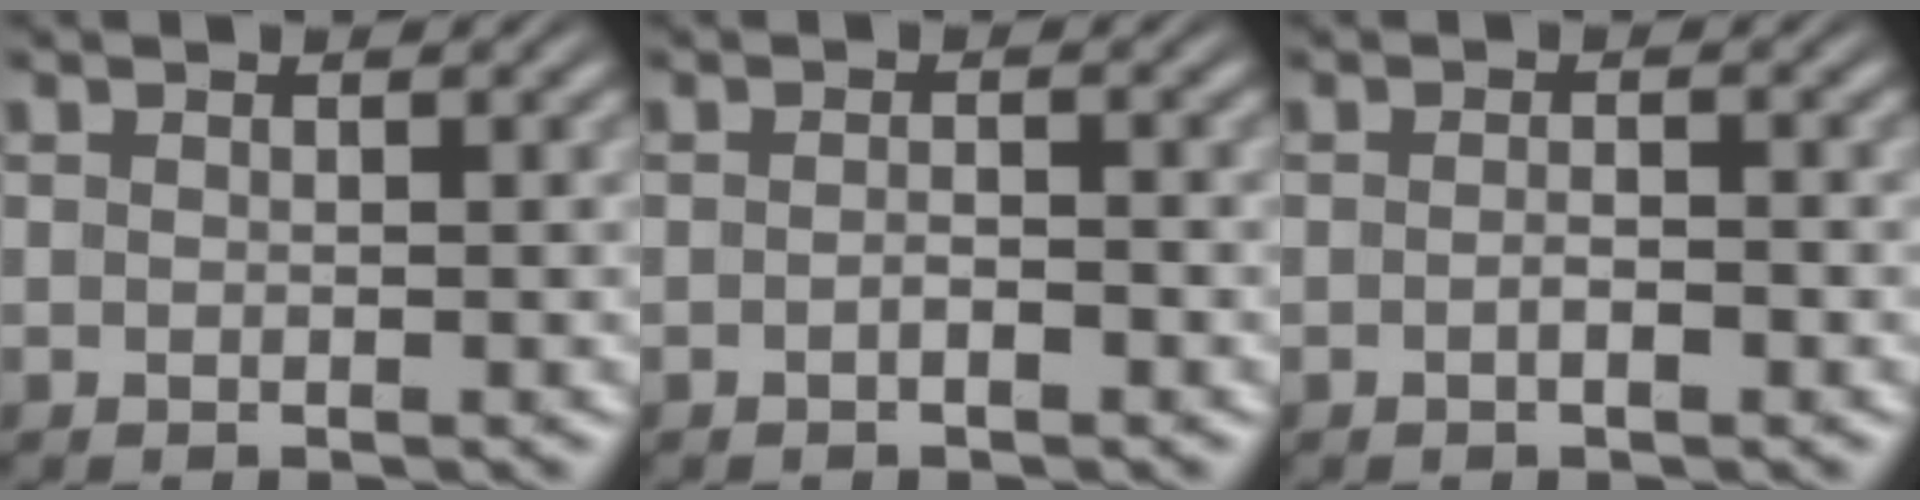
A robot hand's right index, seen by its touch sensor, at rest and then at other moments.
{"total": 1.0, "force": [-0.7, 0.3, 0.6], "torque": [0.000, 0.004, -0.017]}
{"total": 1.2, "force": [-0.7, 0.4, 0.9], "torque": [-0.006, 0.002, -0.016]}